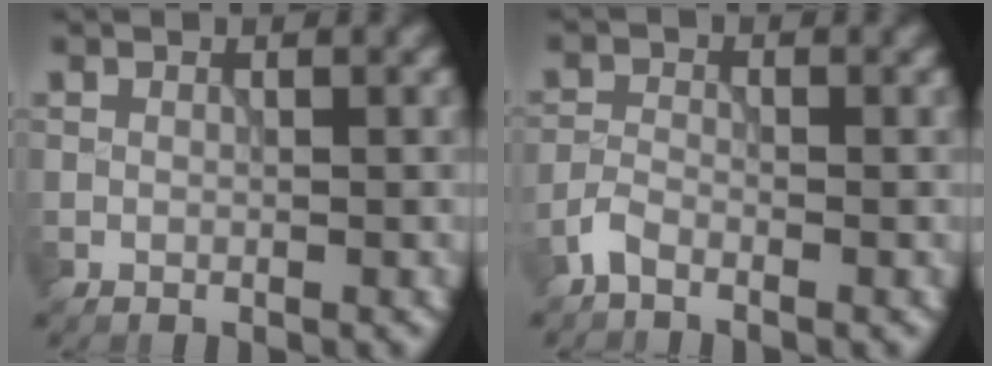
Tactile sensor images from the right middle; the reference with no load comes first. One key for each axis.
{"total": 1.6, "fx": -1.3, "fy": 0.5, "fz": 0.8, "tx": -0.020, "ty": 0.002, "tz": -0.035}